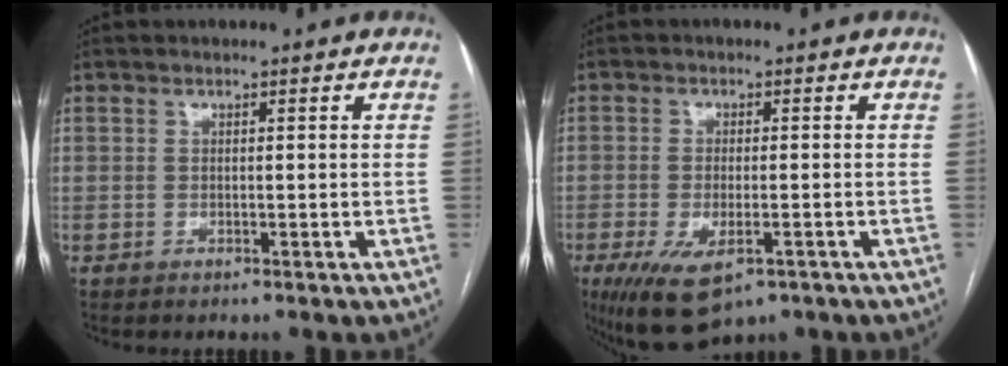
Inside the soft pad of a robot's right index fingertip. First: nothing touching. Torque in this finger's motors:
{"motor_torque": [1.47, -0.66, 0.60, 0.14]}